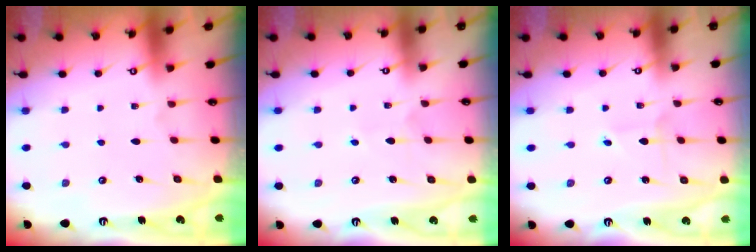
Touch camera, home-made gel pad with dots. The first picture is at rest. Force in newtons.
{"total": 3.7, "press": 3.7, "slide": 0.3}
{"total": 2.0, "press": 2.0, "slide": 0.1}